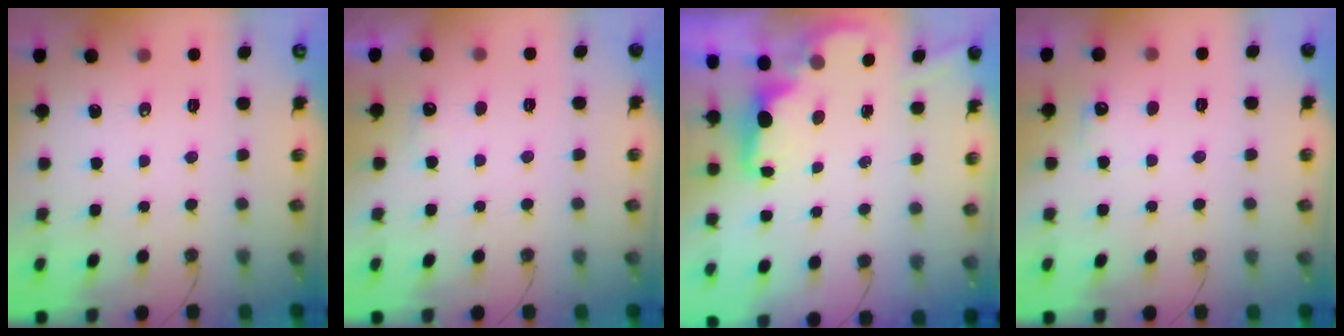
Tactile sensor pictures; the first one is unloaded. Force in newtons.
{"total": 3.0, "press": 2.8, "slide": 1.0}
{"total": 1.5, "press": 1.3, "slide": 0.7}
{"total": 5.7, "press": 5.5, "slide": 1.4}